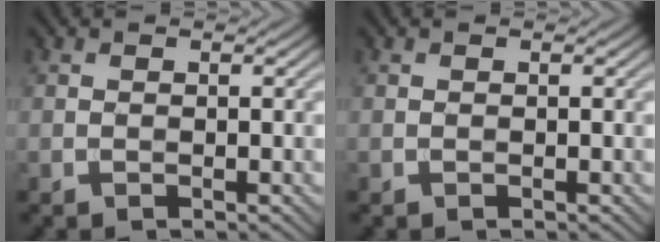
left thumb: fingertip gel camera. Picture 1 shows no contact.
{"total": 0.0}